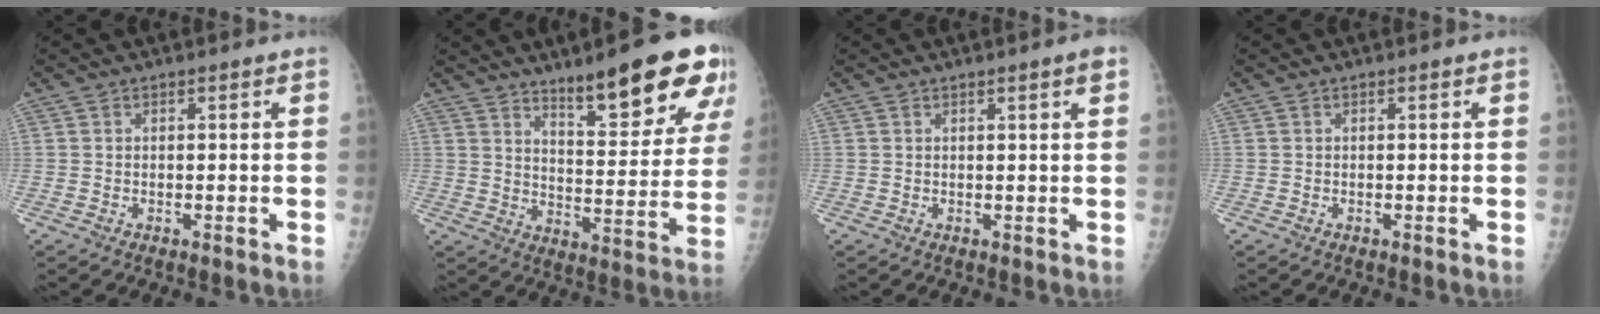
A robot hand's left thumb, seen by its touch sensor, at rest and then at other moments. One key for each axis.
{"total": 18.1, "fx": 11.5, "fy": 4.3, "fz": 13.3, "tx": -0.146, "ty": -0.066, "tz": 0.168}
{"total": 1.9, "fx": 1.0, "fy": -0.1, "fz": 1.6, "tx": -0.025, "ty": -0.003, "tz": 0.013}
{"total": 0.0}